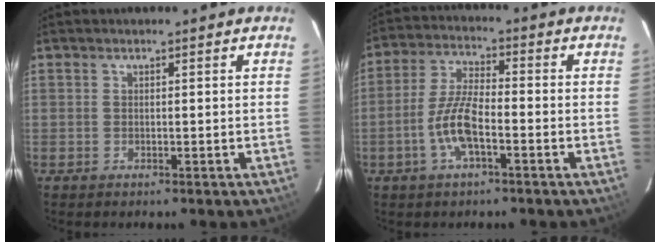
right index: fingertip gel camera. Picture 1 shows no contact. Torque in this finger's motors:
{"motor_torque": [1.43, -0.18, 0.69, 0.09]}